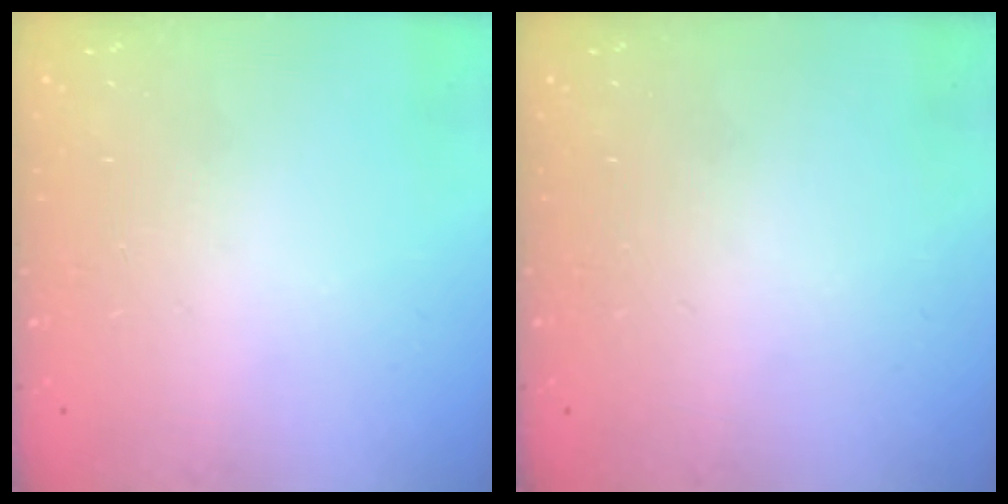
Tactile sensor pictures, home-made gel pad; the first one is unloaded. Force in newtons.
{"total": 0.0}